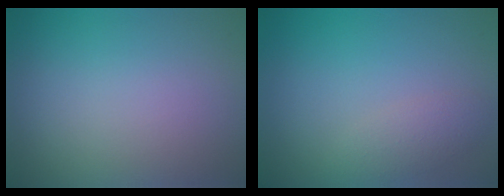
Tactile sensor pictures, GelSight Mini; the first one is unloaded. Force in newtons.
{"total": 1.7, "press": 1.7, "slide": 0.0}